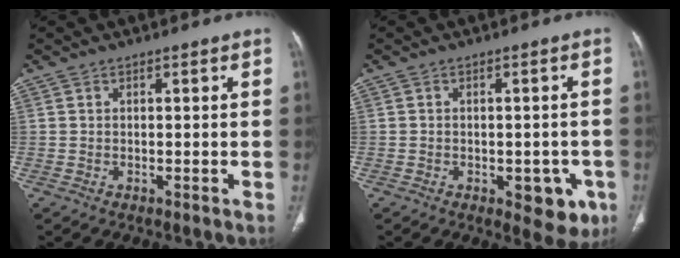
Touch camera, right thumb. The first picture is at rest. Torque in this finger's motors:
{"motor_torque": [0.76, 1.06, -0.10, 0.05, 0.18]}